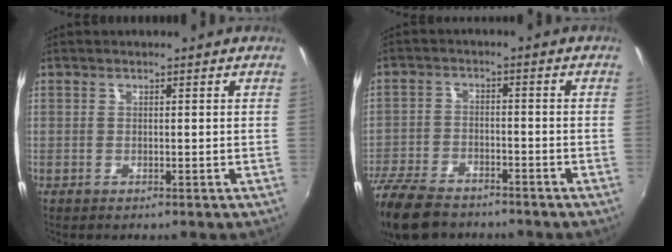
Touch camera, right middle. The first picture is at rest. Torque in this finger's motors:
{"motor_torque": [1.10, -1.04, 0.23, 0.15]}